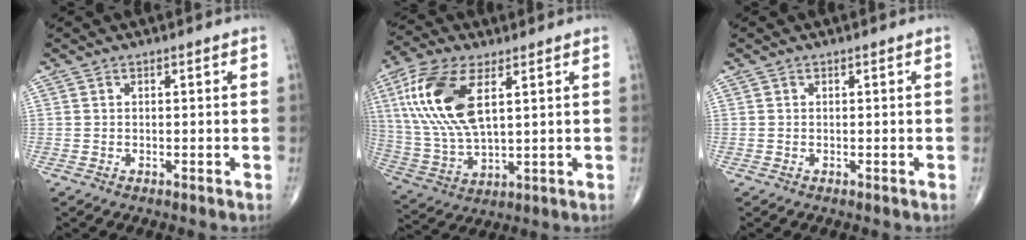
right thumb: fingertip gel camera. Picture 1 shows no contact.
{"total": 16.9, "force": [5.4, 7.6, 14.1], "torque": [-0.305, -0.009, 0.110]}
{"total": 0.0}